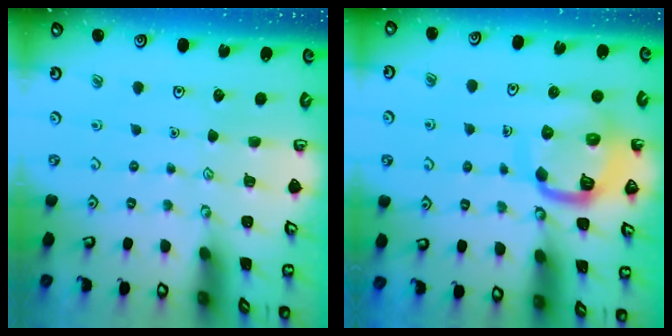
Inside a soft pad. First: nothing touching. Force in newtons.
{"total": 11.4, "press": 11.4, "slide": 1.2}